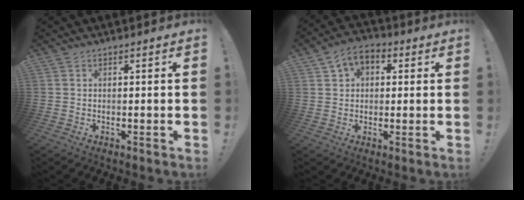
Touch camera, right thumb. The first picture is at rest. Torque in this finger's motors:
{"motor_torque": [0.28, -0.09, 0.07, 0.38, 0.00]}